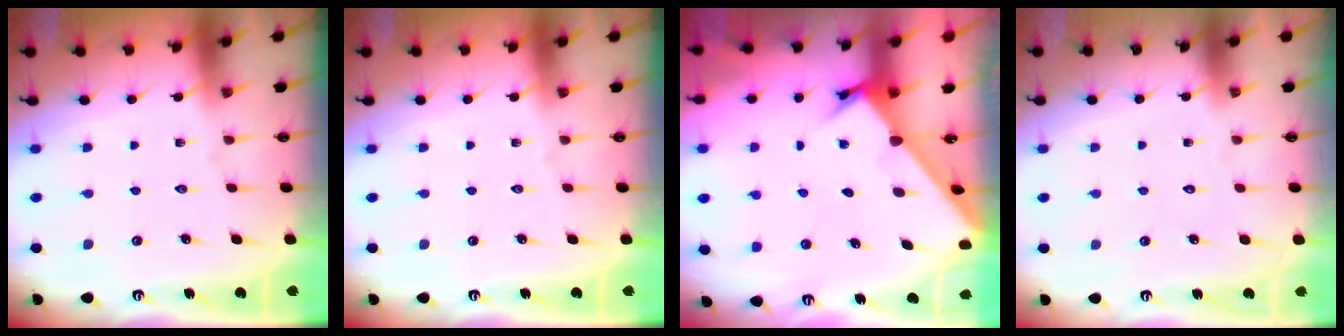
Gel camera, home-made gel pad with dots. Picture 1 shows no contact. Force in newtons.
{"total": 0.0}
{"total": 2.5, "press": 2.5, "slide": 0.3}
{"total": 1.6, "press": 1.6, "slide": 0.1}